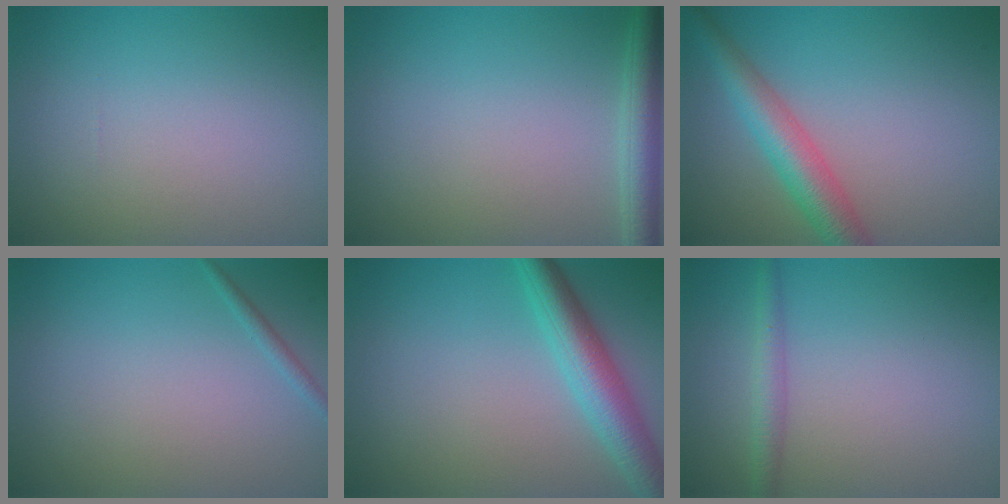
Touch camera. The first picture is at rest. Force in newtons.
{"total": 3.0, "press": 3.0, "slide": 0.1}
{"total": 4.5, "press": 4.5, "slide": 0.2}
{"total": 0.8, "press": 0.8, "slide": 0.0}
{"total": 5.0, "press": 5.0, "slide": 0.2}
{"total": 1.8, "press": 1.8, "slide": 0.1}